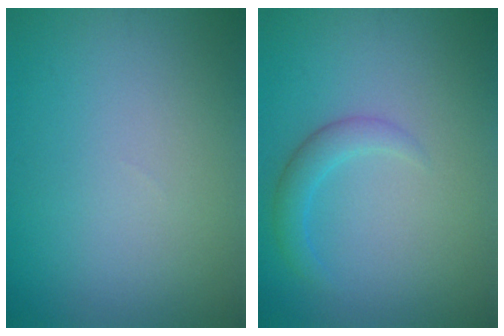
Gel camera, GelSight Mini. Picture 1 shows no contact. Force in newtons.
{"total": 2.0, "press": 2.0, "slide": 0.2}